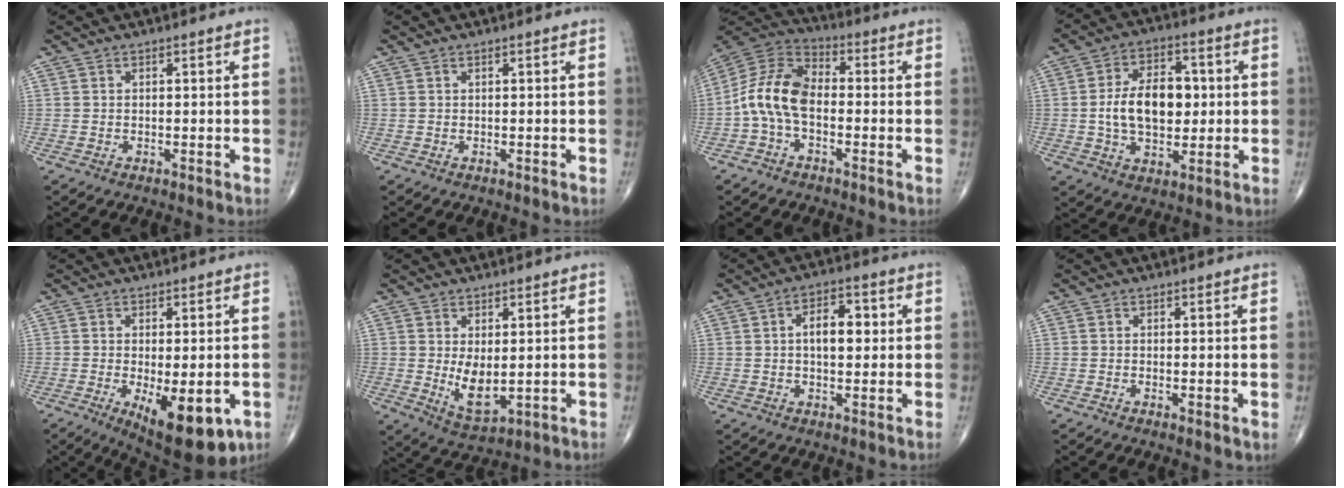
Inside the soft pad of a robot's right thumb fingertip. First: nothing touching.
{"total": 0.0}
{"total": 11.1, "force": [-1.9, 6.6, 8.8], "torque": [-0.167, 0.035, -0.049]}
{"total": 13.1, "force": [0.4, 8.1, 10.3], "torque": [-0.151, 0.010, 0.007]}
{"total": 13.3, "force": [-4.6, 5.3, 11.2], "torque": [-0.152, -0.016, -0.054]}
{"total": 6.5, "force": [0.3, 3.4, 5.5], "torque": [-0.081, -0.021, 0.021]}
{"total": 7.1, "force": [1.0, 3.8, 6.0], "torque": [-0.079, 0.009, 0.011]}
{"total": 1.5, "force": [-0.2, 0.5, 1.4], "torque": [-0.024, -0.007, -0.004]}